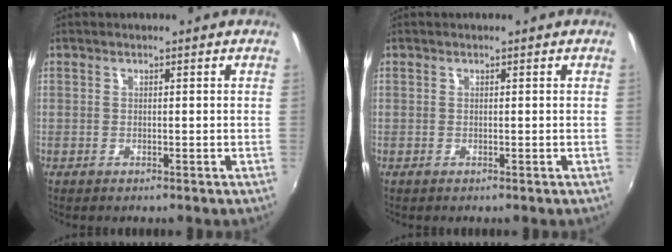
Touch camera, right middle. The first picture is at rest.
{"total": 0.0}